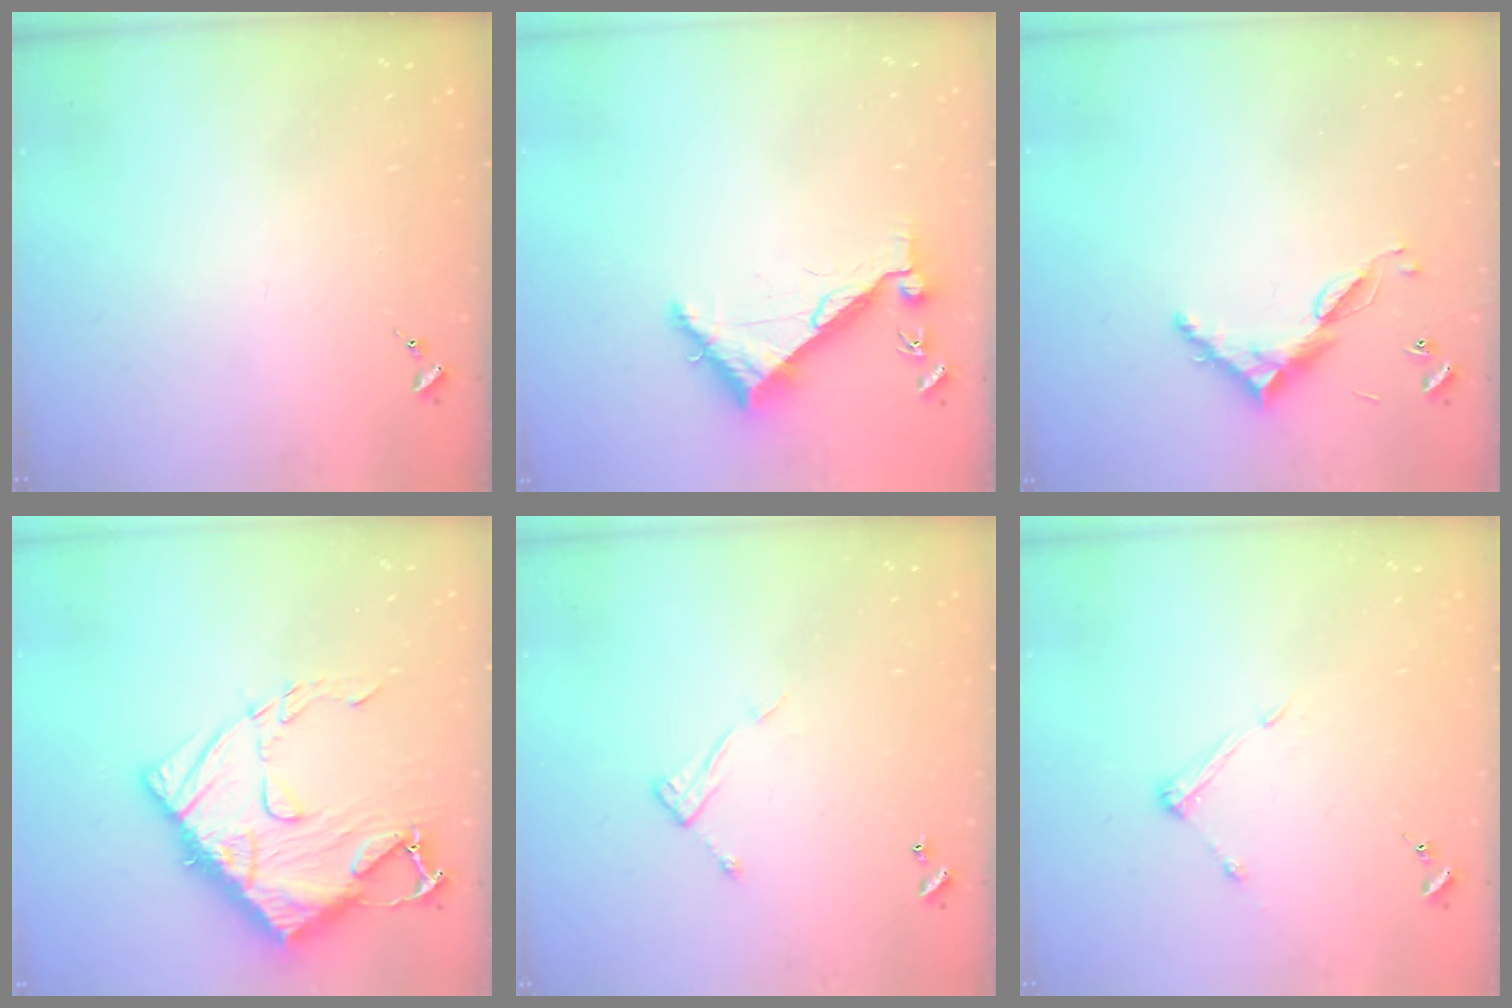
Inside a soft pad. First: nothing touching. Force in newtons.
{"total": 6.2, "press": 6.2, "slide": 0.7}
{"total": 8.7, "press": 8.7, "slide": 0.5}
{"total": 18.3, "press": 18.2, "slide": 2.1}
{"total": 7.3, "press": 7.3, "slide": 0.4}
{"total": 5.6, "press": 5.5, "slide": 0.7}